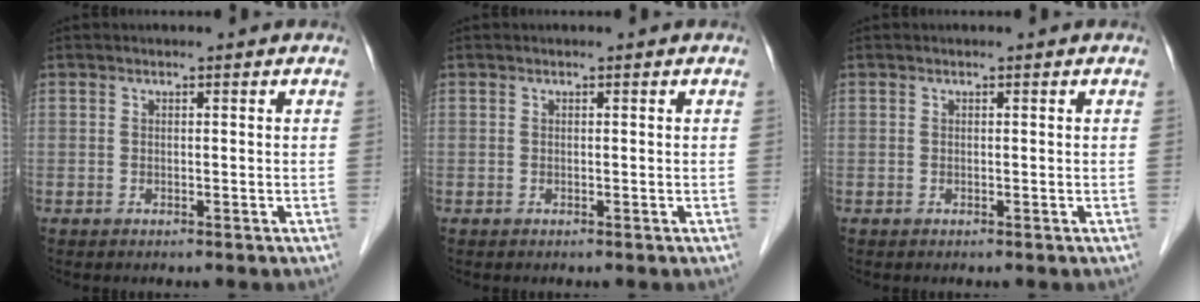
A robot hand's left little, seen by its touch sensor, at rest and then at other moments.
{"total": 0.0}
{"total": 0.0}